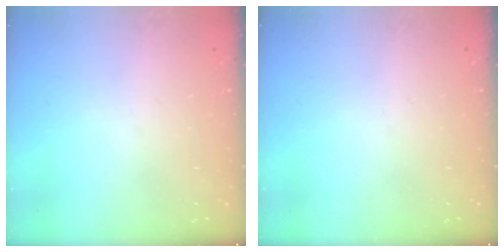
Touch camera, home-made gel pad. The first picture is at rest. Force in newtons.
{"total": 0.0}